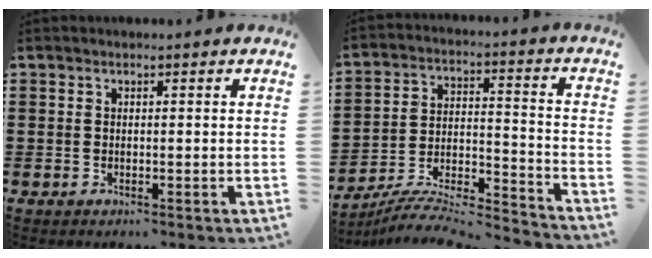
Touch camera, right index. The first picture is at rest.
{"total": 6.3, "force": [-5.9, 1.0, 2.2], "torque": [-0.047, -0.009, -0.121]}